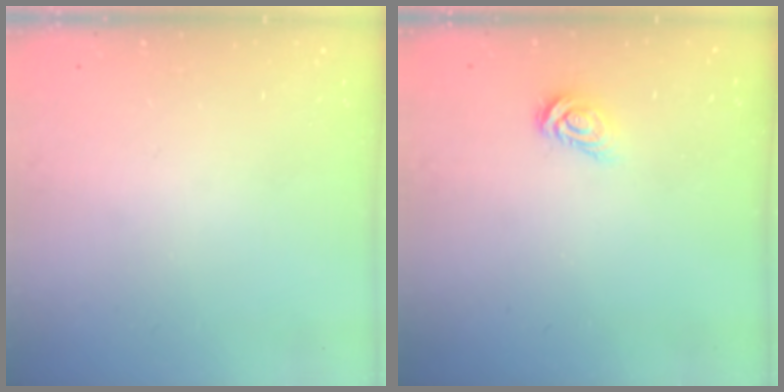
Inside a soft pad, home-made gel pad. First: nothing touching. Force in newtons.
{"total": 4.1, "press": 4.1, "slide": 0.3}